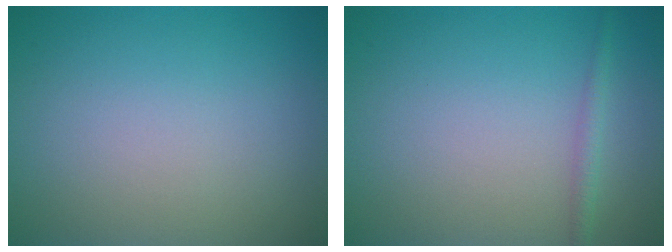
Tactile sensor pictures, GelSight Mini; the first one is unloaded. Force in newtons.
{"total": 1.2, "press": 1.2, "slide": 0.1}